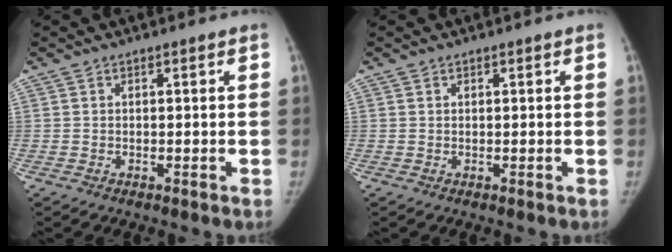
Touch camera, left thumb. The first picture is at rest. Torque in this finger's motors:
{"motor_torque": [-0.04, -0.08, 0.27, -0.20, 0.03]}